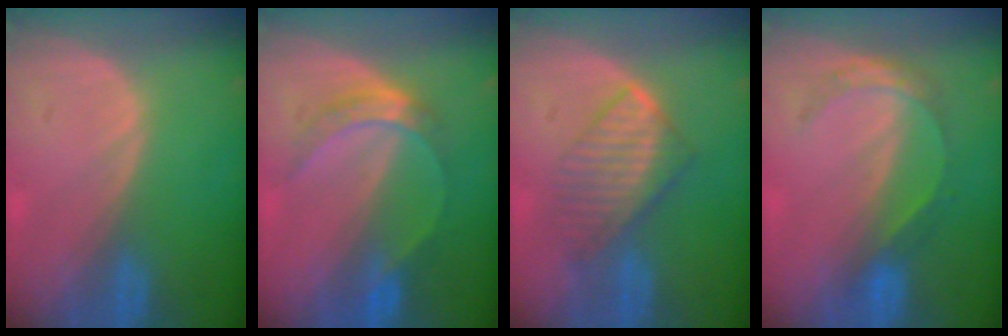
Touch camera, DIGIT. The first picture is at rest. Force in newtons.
{"total": 5.0, "press": 4.8, "slide": 1.5}
{"total": 6.7, "press": 6.4, "slide": 1.8}
{"total": 4.6, "press": 4.2, "slide": 1.9}